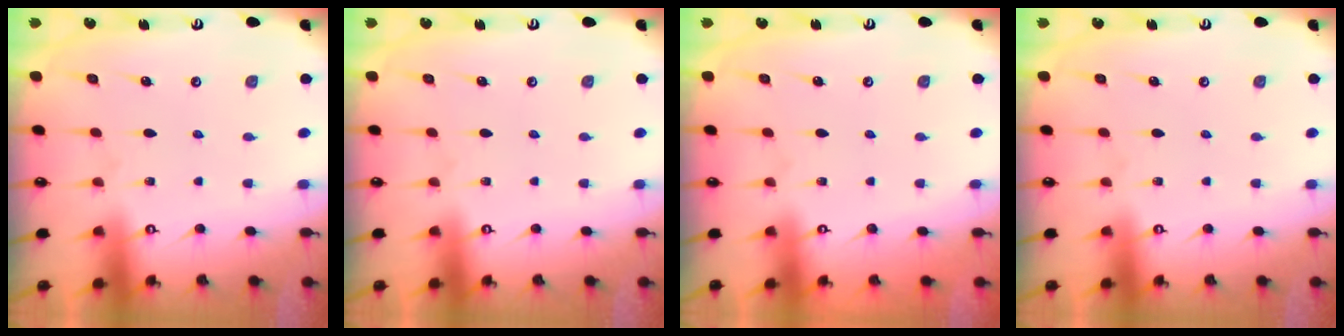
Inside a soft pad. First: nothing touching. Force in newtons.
{"total": 0.0}
{"total": 0.0}
{"total": 0.0}